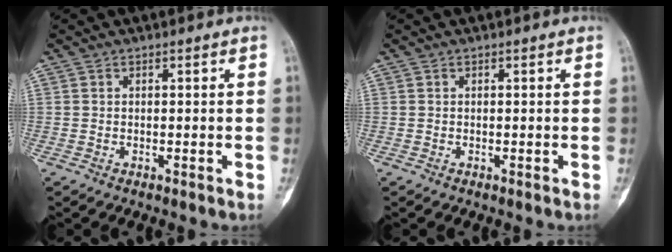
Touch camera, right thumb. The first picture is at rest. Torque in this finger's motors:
{"motor_torque": [0.02, 0.00, 0.03, -0.03, 0.02]}